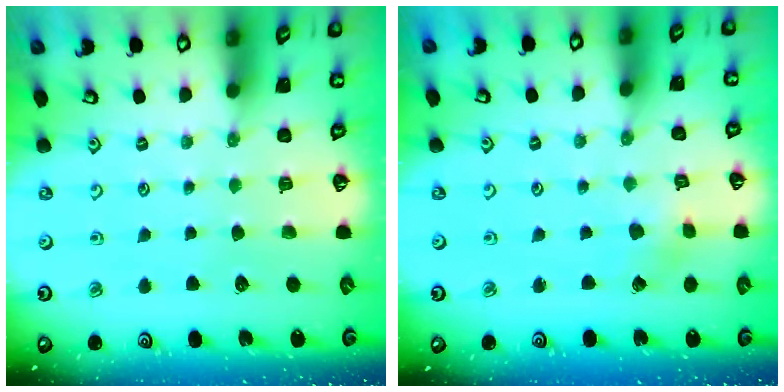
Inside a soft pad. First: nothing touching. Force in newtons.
{"total": 2.2, "press": 2.2, "slide": 0.2}